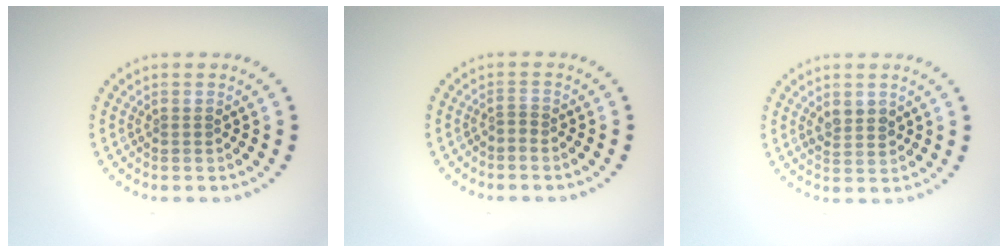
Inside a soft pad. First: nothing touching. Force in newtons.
{"total": 0.7, "press": 0.3, "slide": 0.6}
{"total": 1.9, "press": 1.8, "slide": 0.6}